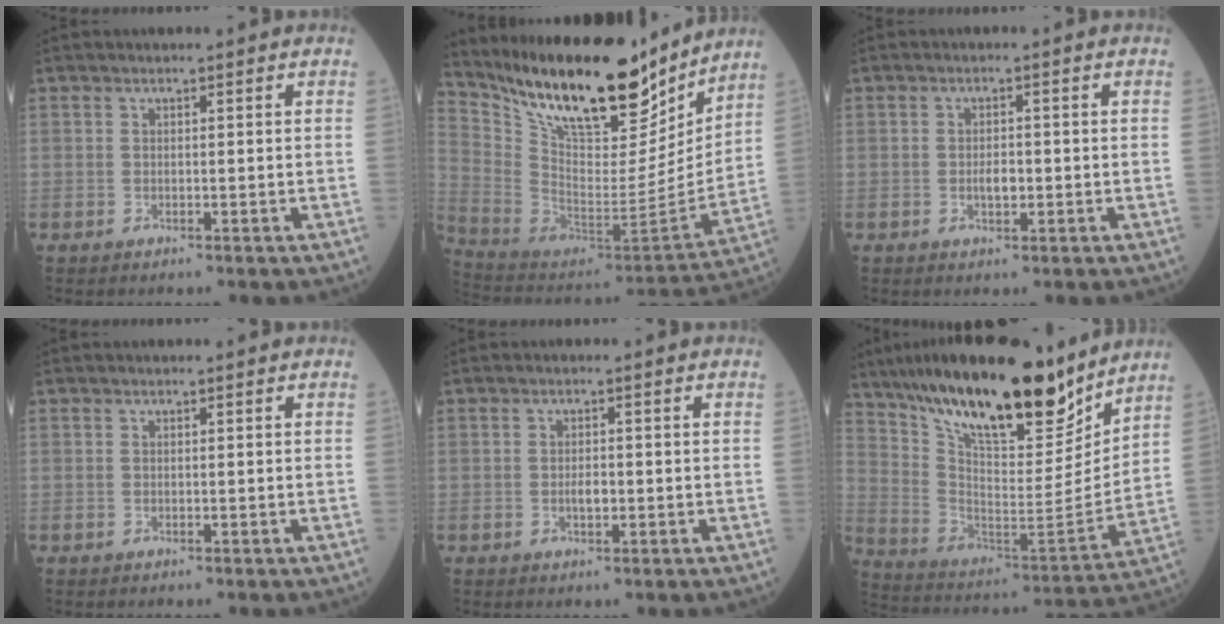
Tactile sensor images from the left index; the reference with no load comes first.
{"total": 24.3, "force": [19.5, 6.6, 13.0], "torque": [-0.234, -0.025, 0.327]}
{"total": 2.2, "force": [-0.3, 1.0, 1.9], "torque": [-0.035, 0.002, -0.004]}
{"total": 0.0}
{"total": 1.8, "force": [-0.3, 0.7, 1.6], "torque": [-0.030, 0.001, -0.005]}
{"total": 24.9, "force": [19.3, 5.7, 14.6], "torque": [-0.254, -0.012, 0.325]}